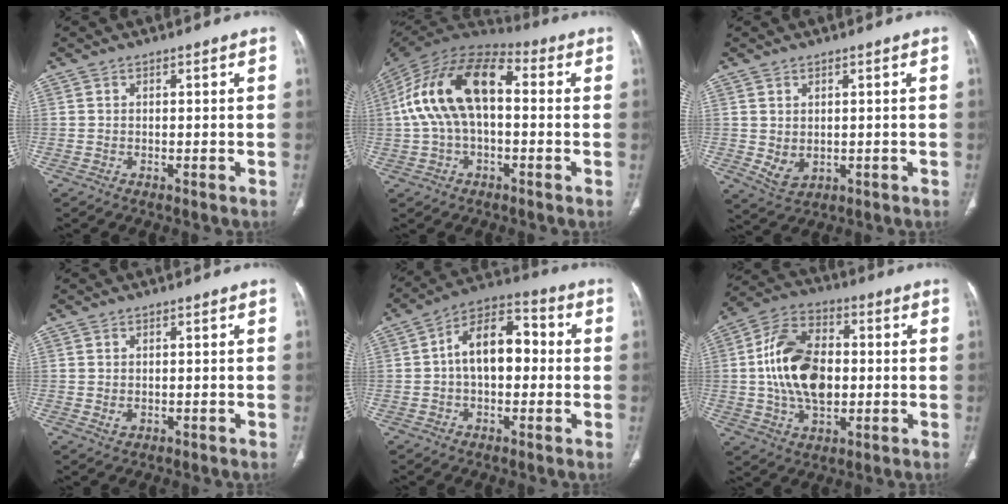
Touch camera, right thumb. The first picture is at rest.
{"total": 18.1, "force": [1.3, 9.9, 15.1], "torque": [-0.284, 0.047, 0.016]}
{"total": 3.6, "force": [0.1, 2.7, 2.4], "torque": [-0.037, -0.010, 0.018]}
{"total": 1.2, "force": [-0.1, 1.0, 0.8], "torque": [-0.015, -0.003, 0.004]}
{"total": 12.4, "force": [0.4, 7.5, 9.9], "torque": [-0.142, 0.038, -0.006]}
{"total": 16.7, "force": [0.0, 10.5, 13.0], "torque": [-0.224, 0.018, -0.001]}